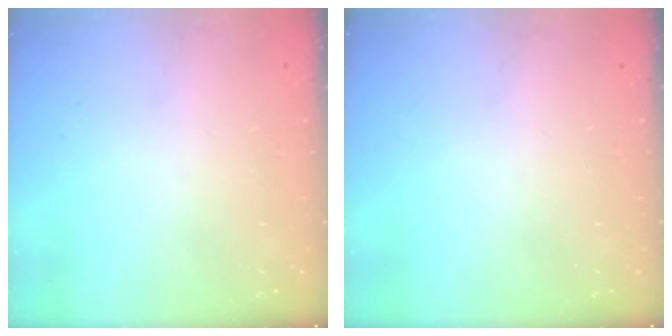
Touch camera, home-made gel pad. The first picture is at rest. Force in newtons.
{"total": 0.0}